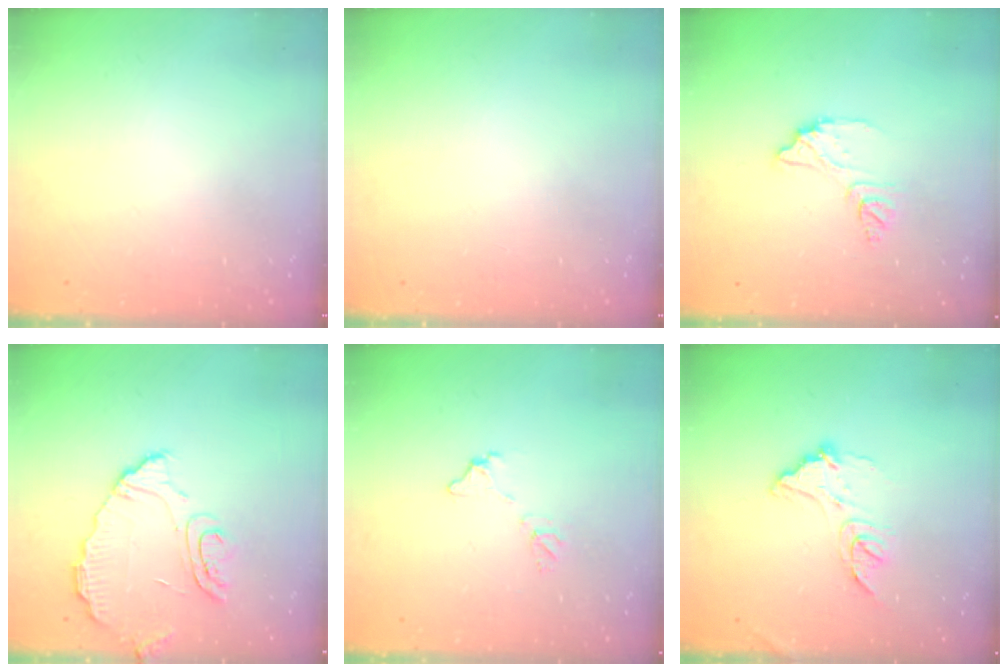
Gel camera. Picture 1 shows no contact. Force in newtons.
{"total": 0.0}
{"total": 9.5, "press": 9.5, "slide": 0.7}
{"total": 10.3, "press": 10.3, "slide": 0.2}
{"total": 6.6, "press": 6.6, "slide": 0.4}
{"total": 12.3, "press": 12.3, "slide": 1.0}